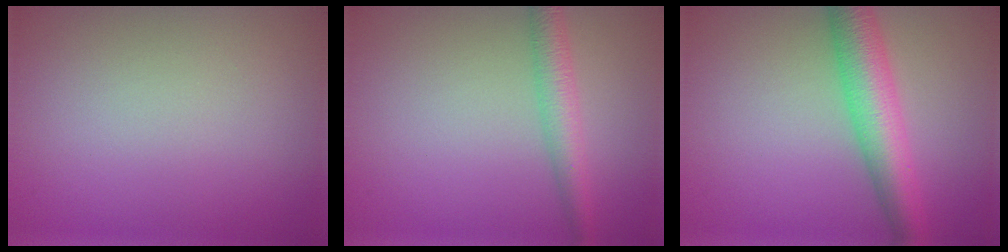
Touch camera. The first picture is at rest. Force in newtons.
{"total": 3.2, "press": 3.2, "slide": 0.1}
{"total": 6.2, "press": 6.2, "slide": 0.2}